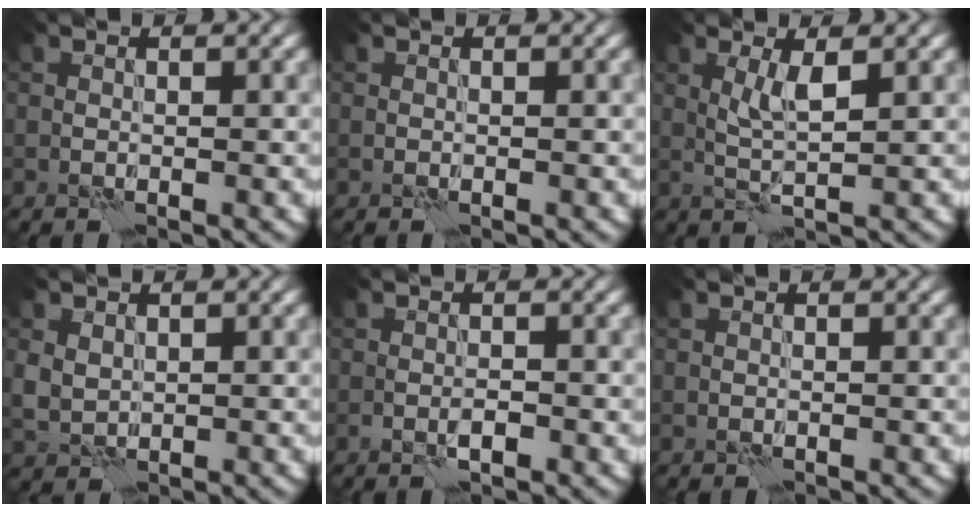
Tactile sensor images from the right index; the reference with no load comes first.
{"total": 0.0}
{"total": 2.3, "force": [1.0, 0.1, 2.1], "torque": [-0.044, 0.000, 0.020]}
{"total": 2.1, "force": [0.7, 1.6, 1.2], "torque": [-0.030, 0.002, 0.015]}
{"total": 0.9, "force": [-0.3, 0.2, 0.8], "torque": [-0.017, 0.001, -0.006]}
{"total": 0.0}